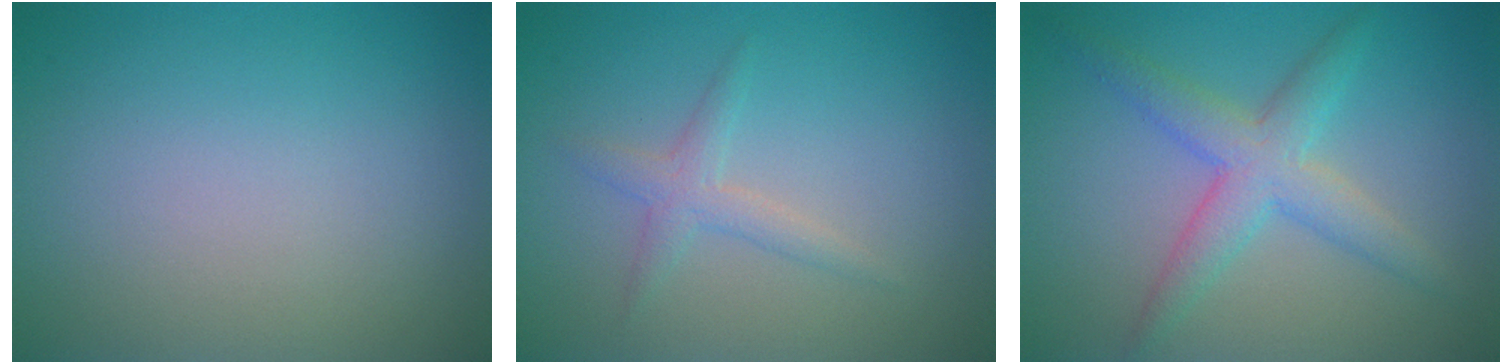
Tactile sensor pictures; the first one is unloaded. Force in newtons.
{"total": 1.8, "press": 1.8, "slide": 0.1}
{"total": 4.3, "press": 4.3, "slide": 0.1}